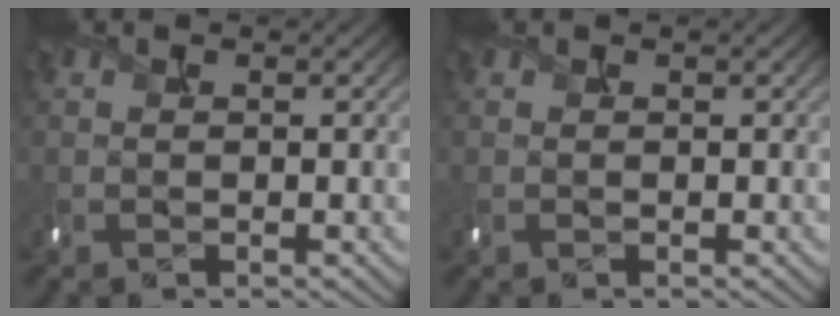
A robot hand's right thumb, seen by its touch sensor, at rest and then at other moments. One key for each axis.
{"total": 0.0}